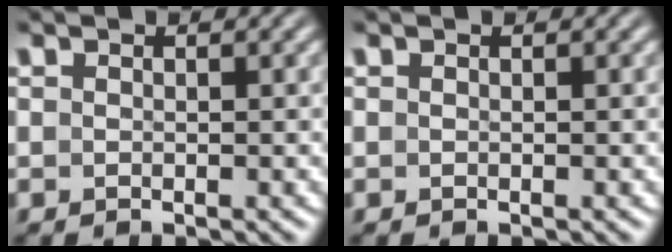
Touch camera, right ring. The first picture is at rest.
{"total": 0.0}